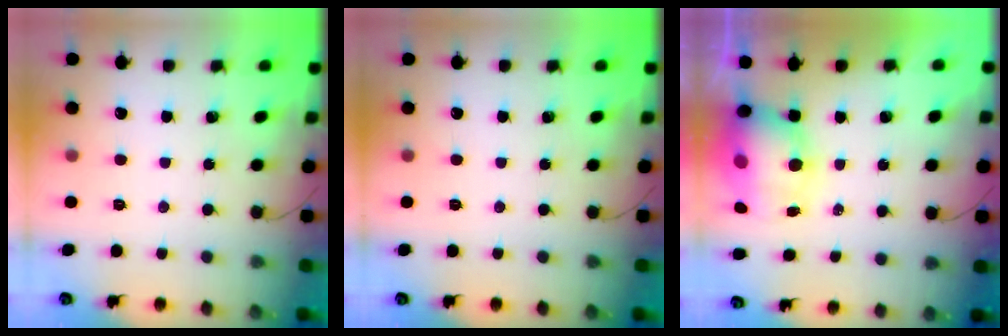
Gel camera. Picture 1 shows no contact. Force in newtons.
{"total": 0.0}
{"total": 12.0, "press": 11.6, "slide": 3.0}